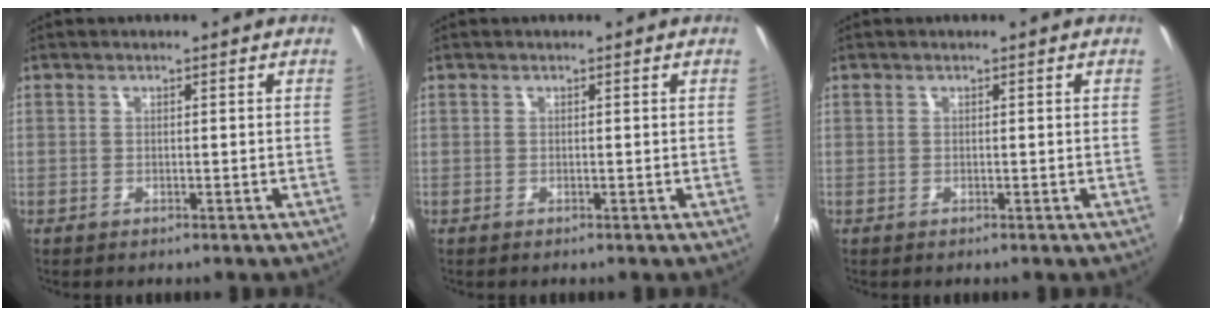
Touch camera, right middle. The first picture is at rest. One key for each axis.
{"total": 0.0}
{"total": 0.0}